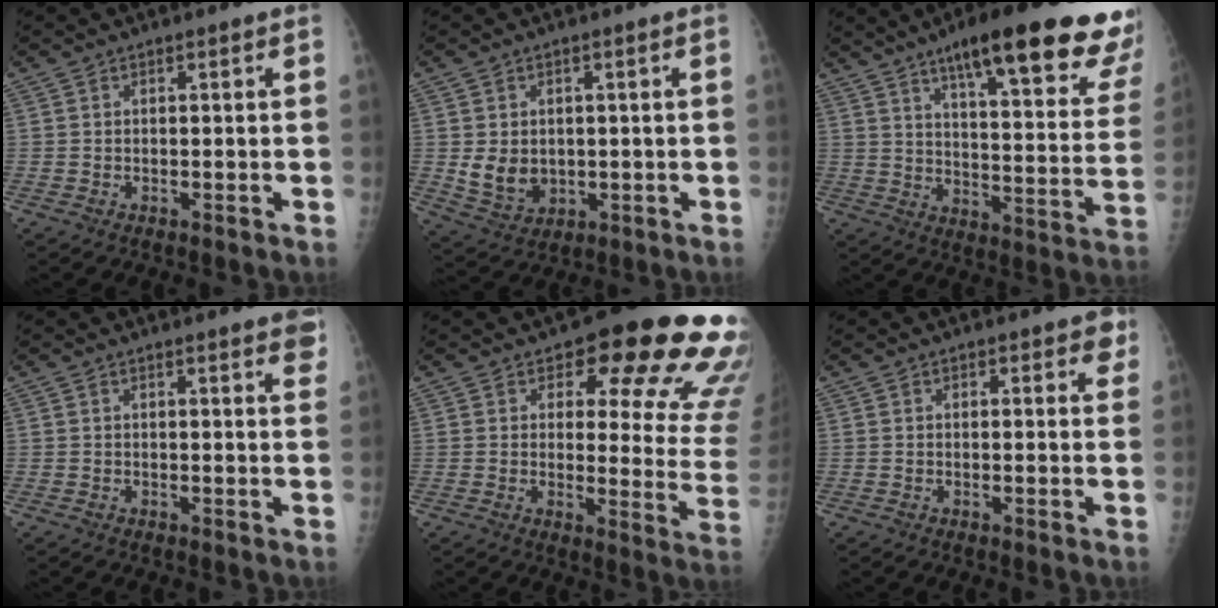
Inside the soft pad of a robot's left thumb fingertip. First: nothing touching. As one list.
[{"total": 6.7, "force": [0.0, 5.4, 3.9], "torque": [-0.046, -0.009, 0.019]}, {"total": 26.3, "force": [17.7, 5.2, 18.7], "torque": [-0.229, -0.058, 0.237]}, {"total": 4.4, "force": [3.0, 1.0, 3.1], "torque": [-0.022, -0.004, 0.027]}, {"total": 20.2, "force": [12.5, 7.8, 13.8], "torque": [-0.119, -0.071, 0.141]}, {"total": 2.9, "force": [1.6, 1.9, 1.6], "torque": [0.012, -0.005, 0.014]}]